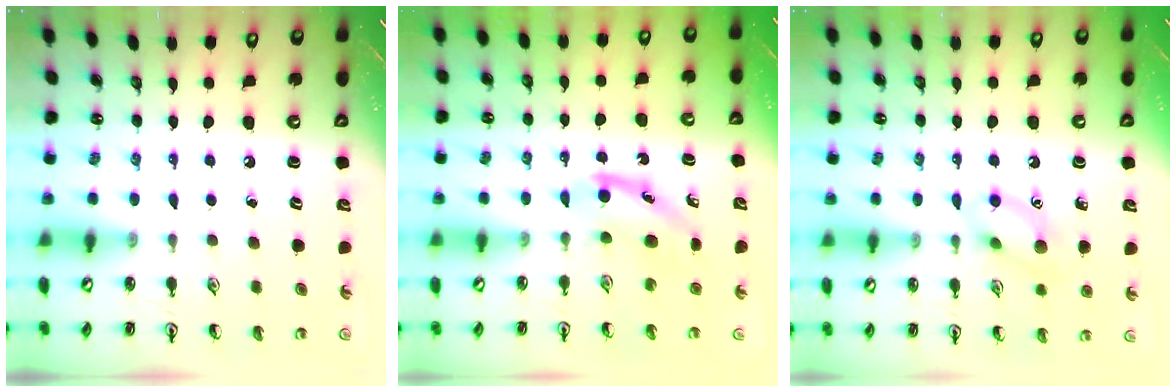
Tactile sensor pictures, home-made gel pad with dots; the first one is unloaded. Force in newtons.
{"total": 4.6, "press": 4.5, "slide": 1.0}
{"total": 9.9, "press": 9.9, "slide": 0.7}